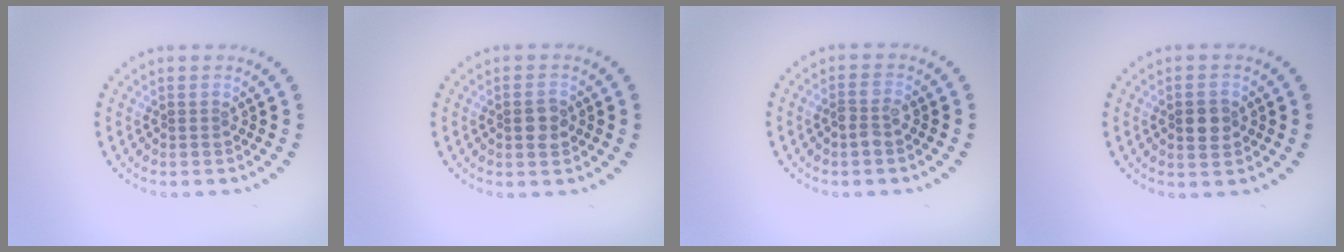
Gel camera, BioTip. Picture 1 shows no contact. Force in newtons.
{"total": 1.9, "press": 1.8, "slide": 0.3}
{"total": 1.7, "press": 1.6, "slide": 0.4}
{"total": 2.9, "press": 2.9, "slide": 0.1}